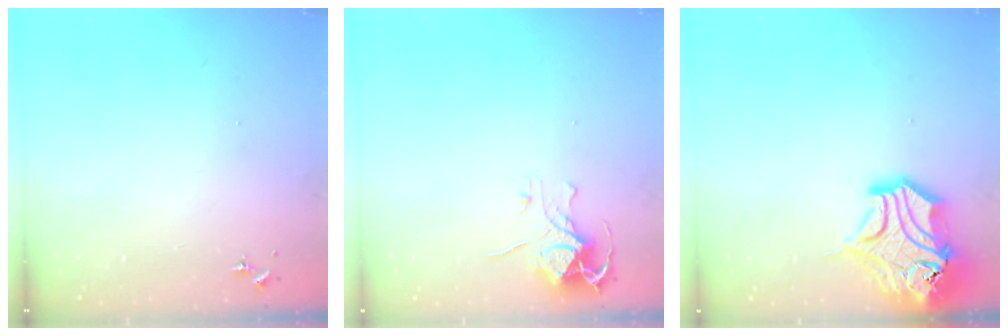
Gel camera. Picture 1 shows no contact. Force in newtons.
{"total": 8.0, "press": 8.0, "slide": 0.6}
{"total": 16.7, "press": 16.5, "slide": 2.5}